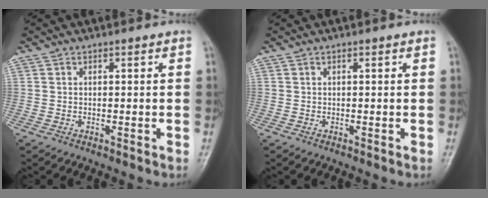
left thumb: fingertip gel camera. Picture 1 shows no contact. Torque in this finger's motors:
{"motor_torque": [0.00, 0.00, -0.04, 0.02, 0.00]}